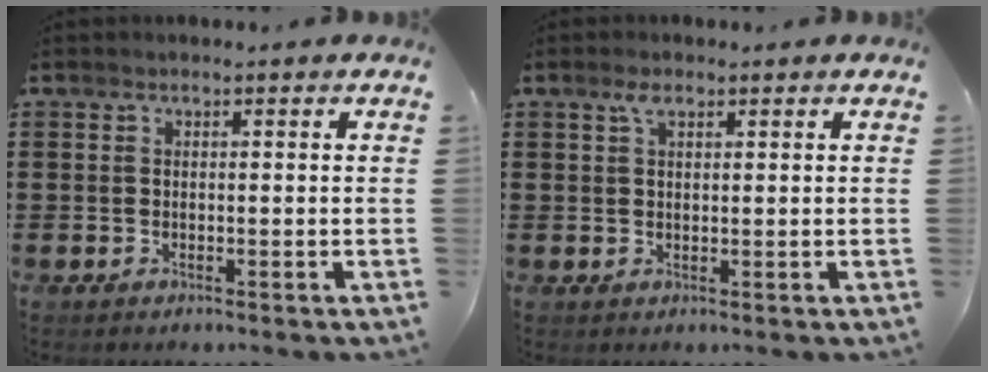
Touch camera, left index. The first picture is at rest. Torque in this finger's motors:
{"motor_torque": [0.41, -0.21, 0.20, 0.03]}